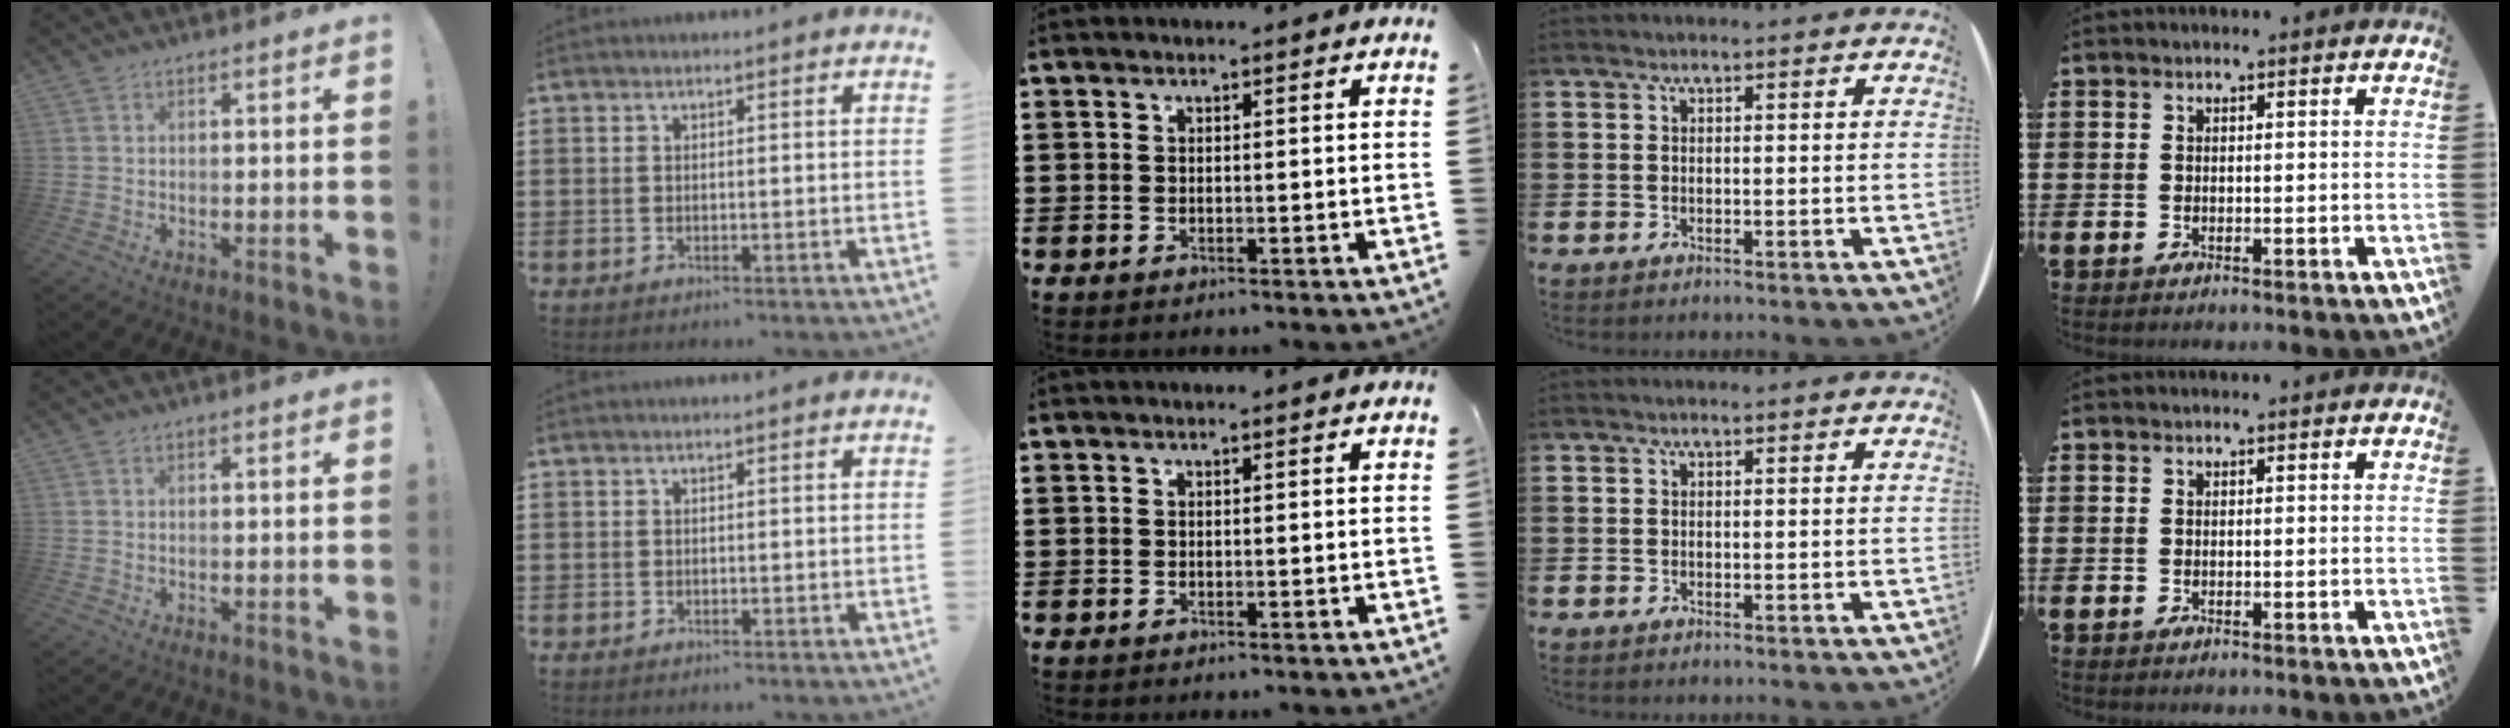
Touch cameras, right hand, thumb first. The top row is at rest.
{}